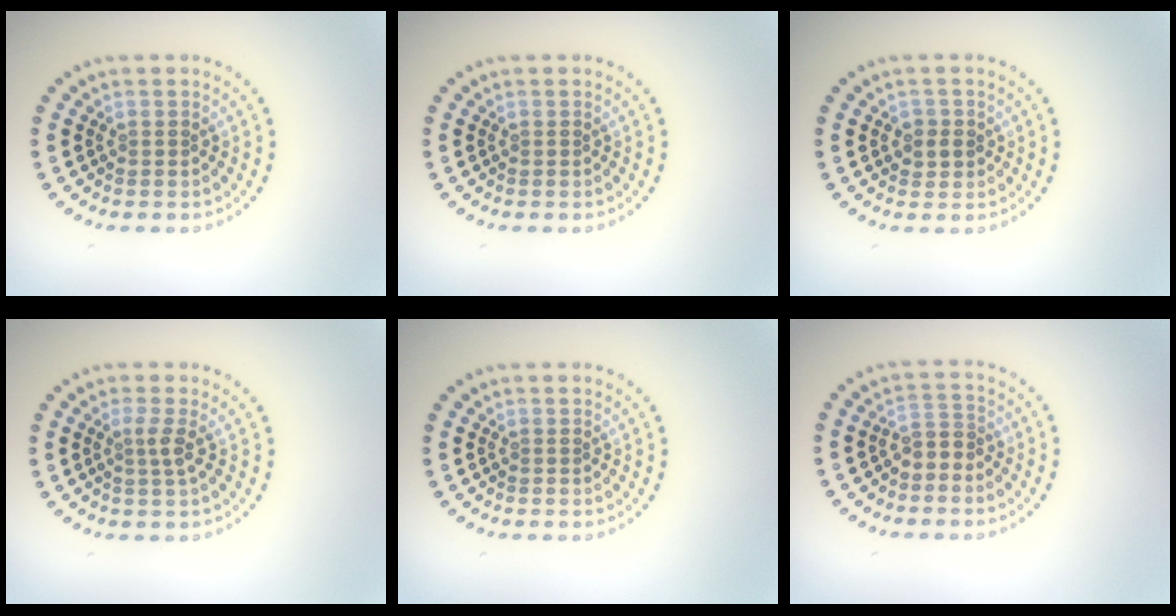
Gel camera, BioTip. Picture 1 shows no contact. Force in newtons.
{"total": 0.0}
{"total": 1.5, "press": 1.4, "slide": 0.7}
{"total": 1.5, "press": 1.0, "slide": 1.1}
{"total": 0.0}
{"total": 1.7, "press": 1.4, "slide": 0.9}